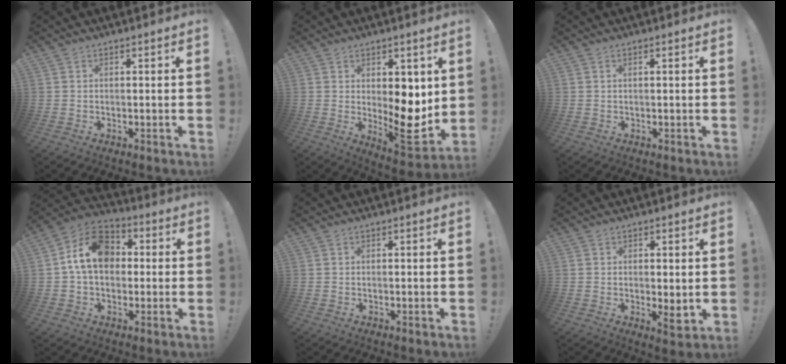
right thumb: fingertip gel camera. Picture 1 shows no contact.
{"total": 11.8, "force": [0.6, 6.0, 10.1], "torque": [-0.112, -0.022, 0.021]}
{"total": 0.8, "force": [0.1, -0.2, 0.8], "torque": [-0.014, 0.000, 0.001]}
{"total": 14.9, "force": [2.6, 11.0, 9.7], "torque": [-0.148, 0.012, 0.053]}
{"total": 0.0}
{"total": 4.1, "force": [-0.2, 1.5, 3.8], "torque": [-0.042, -0.008, -0.002]}